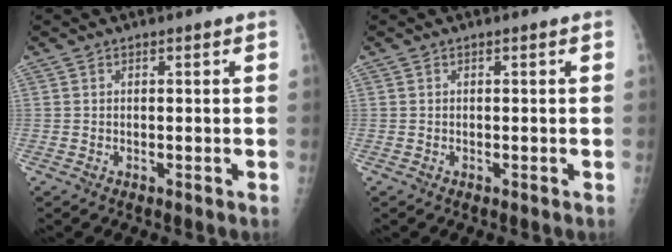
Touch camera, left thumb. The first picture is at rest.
{"total": 0.0}